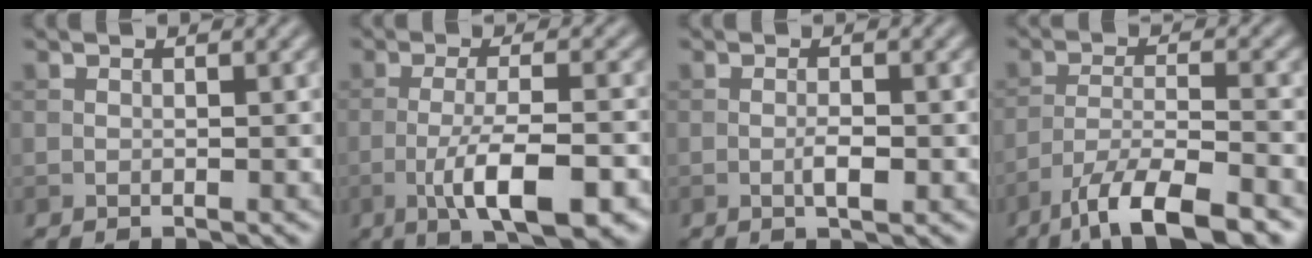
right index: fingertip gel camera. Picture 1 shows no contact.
{"total": 7.7, "force": [-3.1, 2.0, 6.7], "torque": [-0.116, 0.001, -0.054]}
{"total": 1.7, "force": [-0.5, 0.4, 1.6], "torque": [-0.031, 0.000, -0.010]}
{"total": 8.3, "force": [-6.0, 1.9, 5.4], "torque": [-0.091, 0.000, -0.109]}